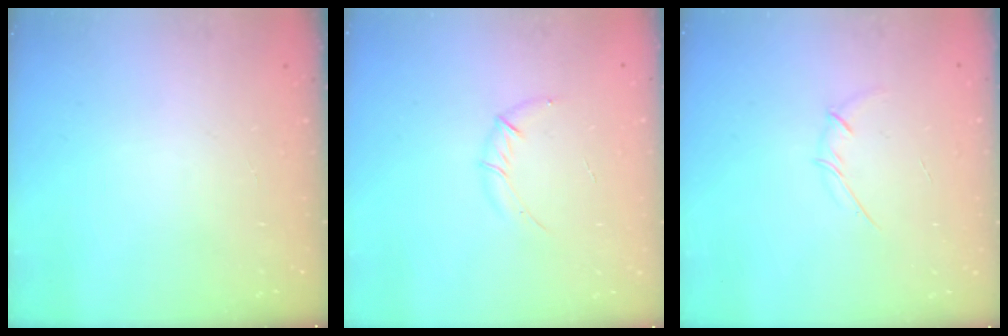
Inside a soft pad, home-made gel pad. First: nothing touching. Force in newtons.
{"total": 5.8, "press": 5.7, "slide": 1.3}
{"total": 3.8, "press": 3.7, "slide": 0.9}